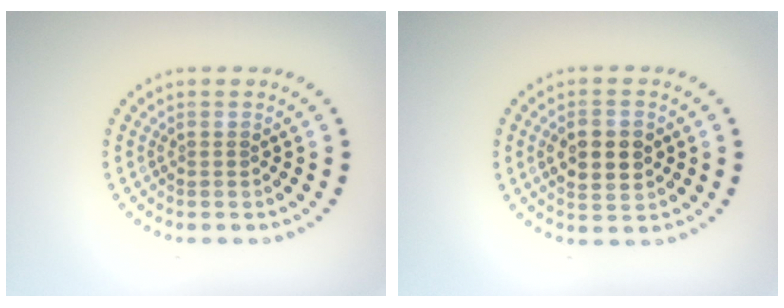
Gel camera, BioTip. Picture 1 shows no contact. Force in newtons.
{"total": 4.1, "press": 4.1, "slide": 0.3}